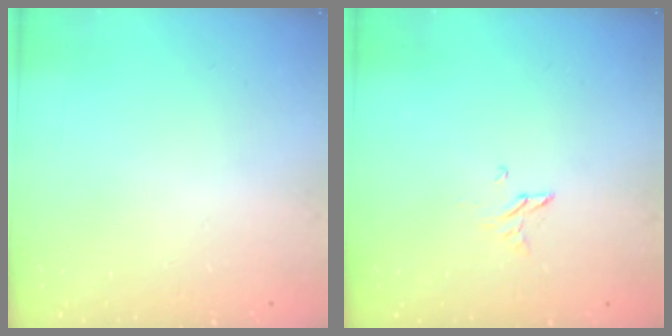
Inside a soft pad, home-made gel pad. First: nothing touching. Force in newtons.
{"total": 2.6, "press": 2.6, "slide": 0.3}